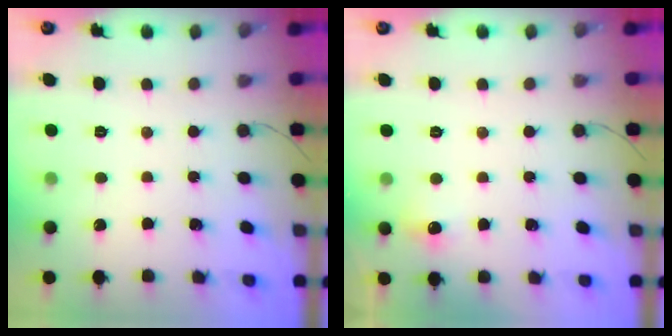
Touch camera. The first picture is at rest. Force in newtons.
{"total": 5.7, "press": 5.4, "slide": 1.8}